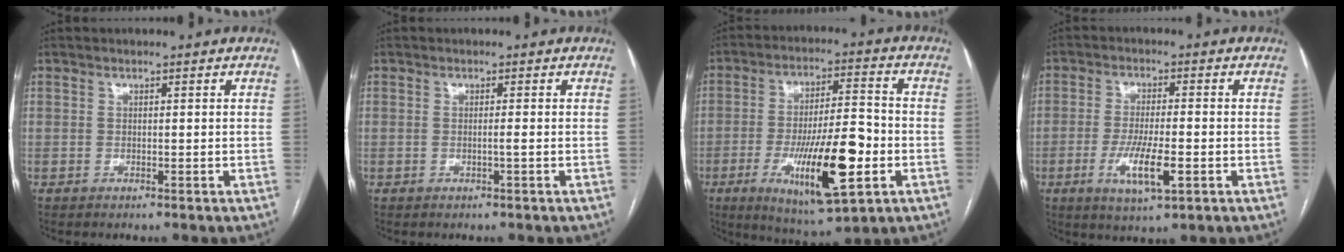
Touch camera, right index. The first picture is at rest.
{"total": 0.9, "force": [-0.2, -0.2, 0.8], "torque": [-0.011, 0.000, -0.006]}
{"total": 16.7, "force": [-5.1, 3.5, 15.5], "torque": [-0.272, -0.010, -0.076]}
{"total": 7.7, "force": [-2.5, 1.3, 7.2], "torque": [-0.137, -0.014, -0.042]}